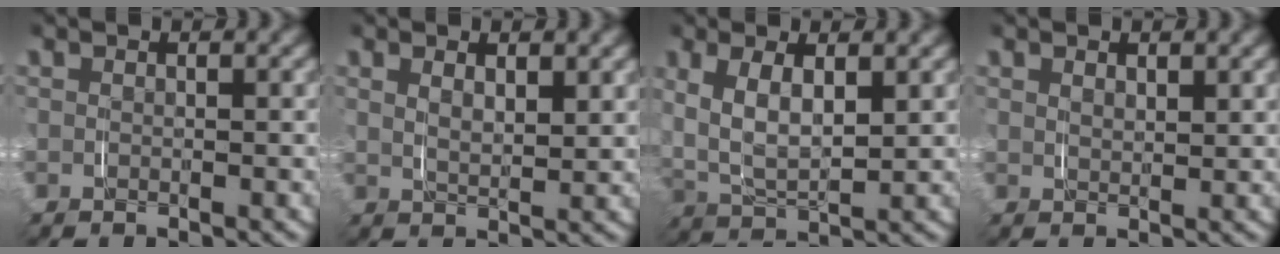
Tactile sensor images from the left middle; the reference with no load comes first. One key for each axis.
{"total": 2.0, "fx": 1.2, "fy": 0.6, "fz": 1.5, "tx": -0.030, "ty": -0.009, "tz": 0.027}
{"total": 5.9, "fx": 0.8, "fy": 3.7, "fz": 4.5, "tx": -0.110, "ty": -0.012, "tz": 0.021}
{"total": 1.1, "fx": 1.0, "fy": 0.3, "fz": 0.5, "tx": -0.008, "ty": -0.005, "tz": 0.022}